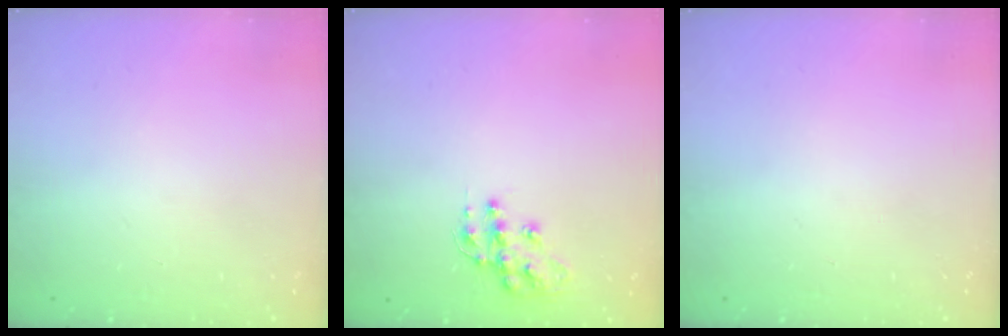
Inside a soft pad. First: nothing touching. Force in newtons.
{"total": 11.6, "press": 11.5, "slide": 0.8}
{"total": 0.0}